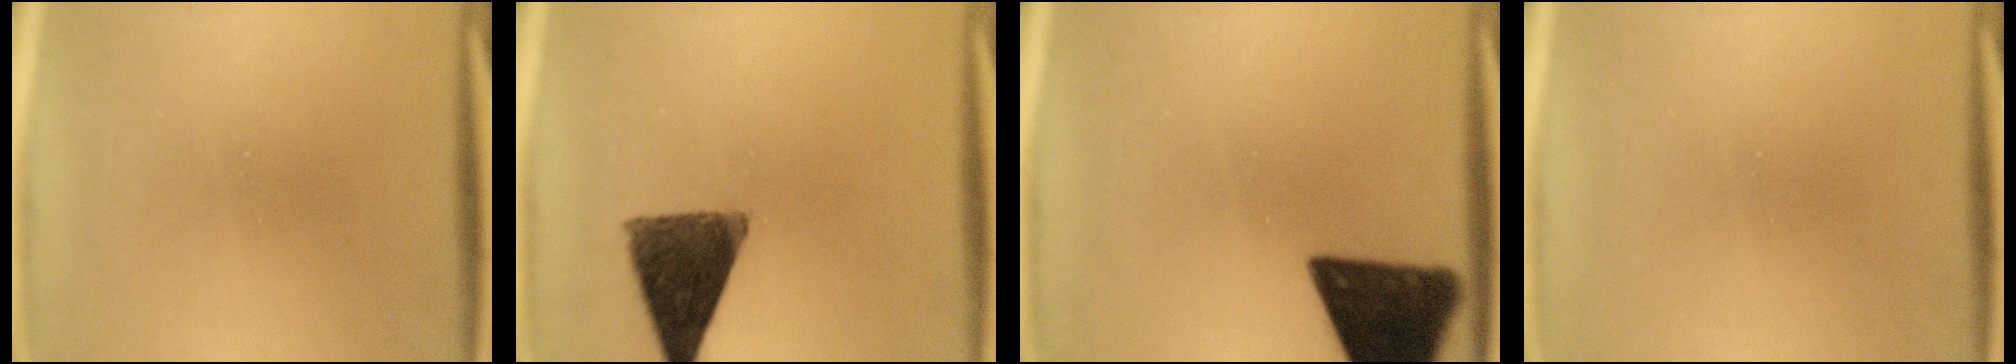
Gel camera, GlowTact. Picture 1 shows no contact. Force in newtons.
{"total": 11.9}
{"total": 13.4}
{"total": 0.0}